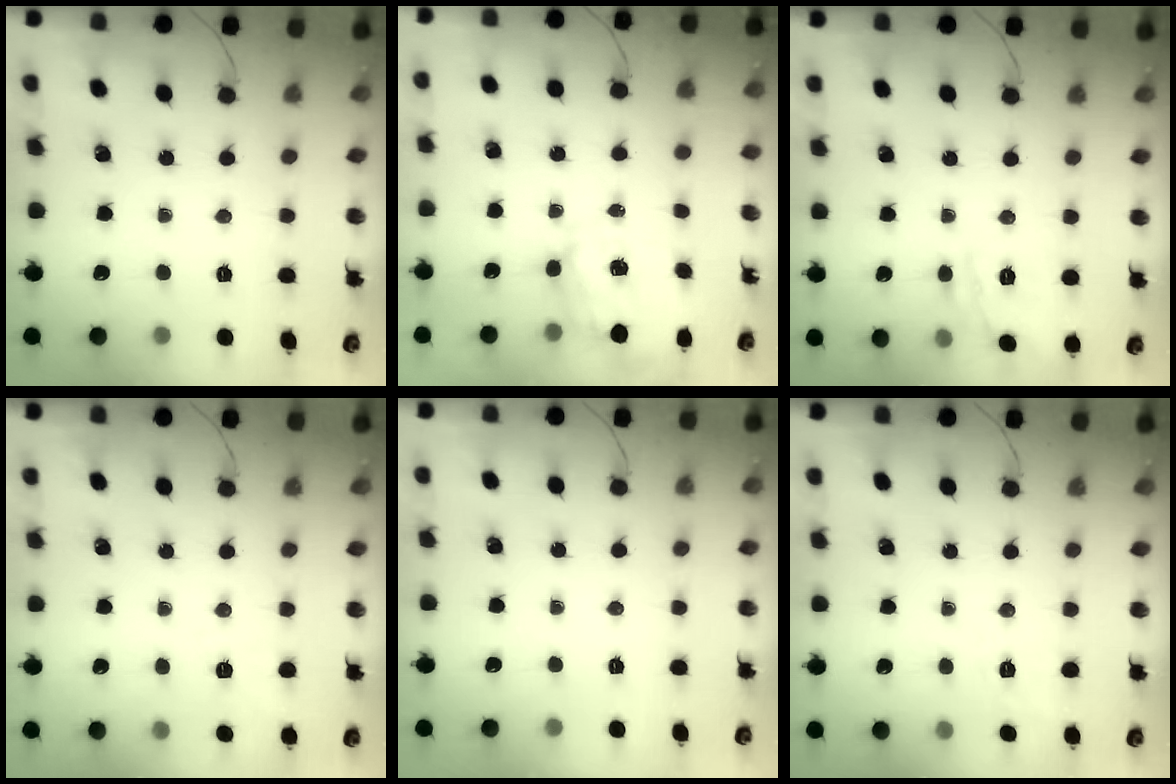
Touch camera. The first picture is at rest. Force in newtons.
{"total": 2.5, "press": 2.3, "slide": 1.0}
{"total": 11.0, "press": 11.0, "slide": 1.4}
{"total": 2.2, "press": 0.2, "slide": 2.2}
{"total": 0.0}
{"total": 1.9, "press": 0.7, "slide": 1.7}